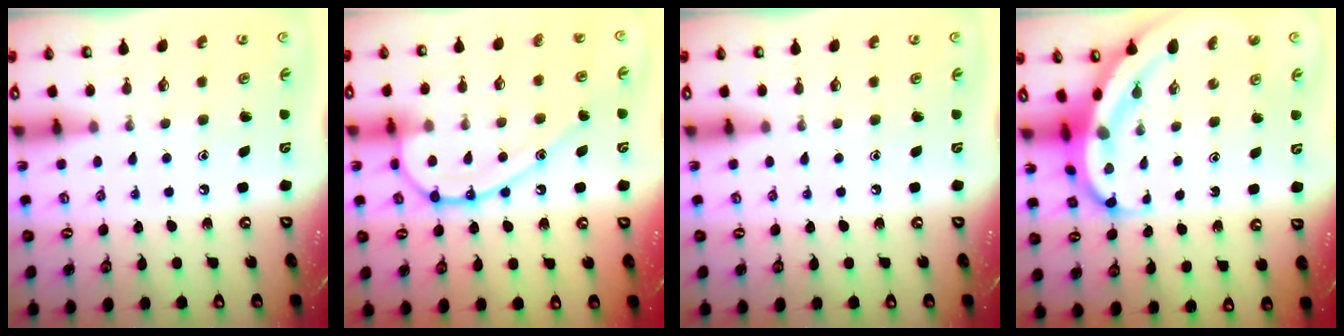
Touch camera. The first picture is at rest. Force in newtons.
{"total": 15.7, "press": 15.7, "slide": 1.4}
{"total": 0.0}
{"total": 8.6, "press": 8.5, "slide": 1.0}